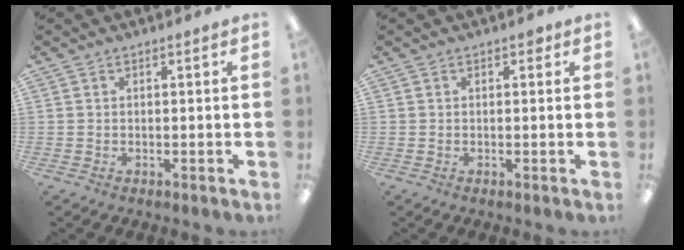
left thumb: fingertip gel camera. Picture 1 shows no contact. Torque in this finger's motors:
{"motor_torque": [0.13, -0.01, 0.02, -0.07, 0.00]}